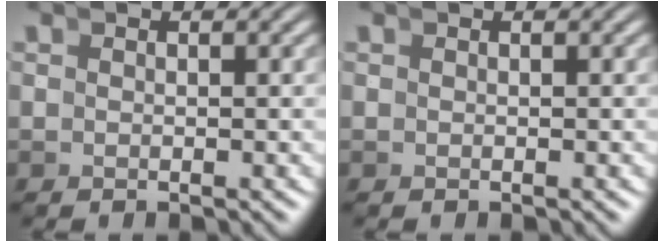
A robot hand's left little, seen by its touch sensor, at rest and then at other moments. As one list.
[{"total": 0.0}]